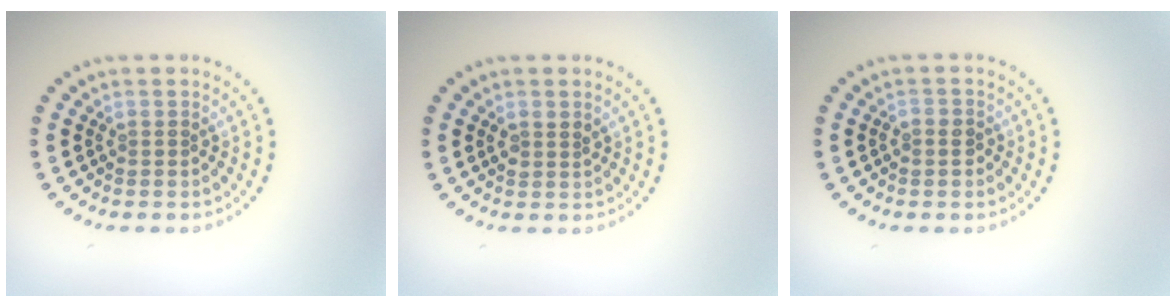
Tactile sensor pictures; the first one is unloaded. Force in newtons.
{"total": 1.2, "press": 1.1, "slide": 0.6}
{"total": 0.9, "press": 0.9, "slide": 0.3}